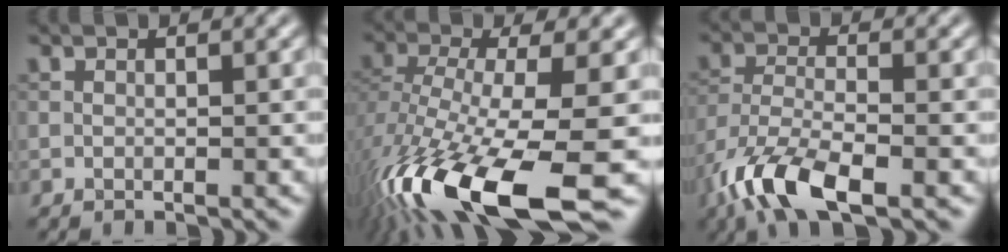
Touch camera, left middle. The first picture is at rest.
{"total": 15.1, "force": [-7.3, 4.4, 12.4], "torque": [-0.263, -0.025, -0.118]}
{"total": 7.7, "force": [-4.6, 2.7, 5.6], "torque": [-0.118, -0.007, -0.097]}